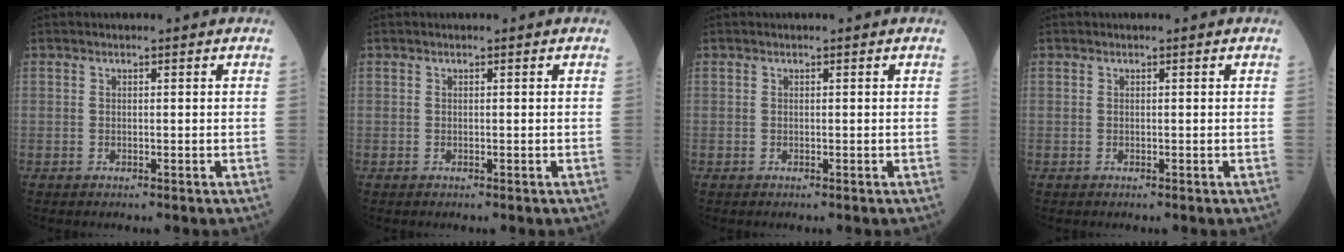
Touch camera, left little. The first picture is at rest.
{"total": 0.0}
{"total": 0.0}
{"total": 0.0}